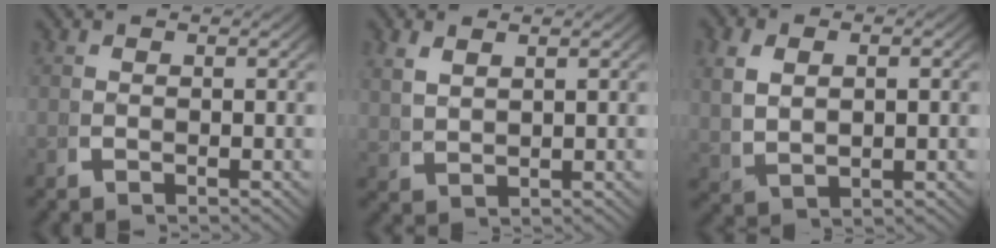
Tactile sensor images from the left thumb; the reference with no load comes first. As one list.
[{"total": 2.1, "force": [1.8, 0.7, 0.9], "torque": [-0.022, 0.004, 0.047]}, {"total": 3.9, "force": [1.2, 2.5, 2.8], "torque": [-0.068, -0.007, 0.036]}]